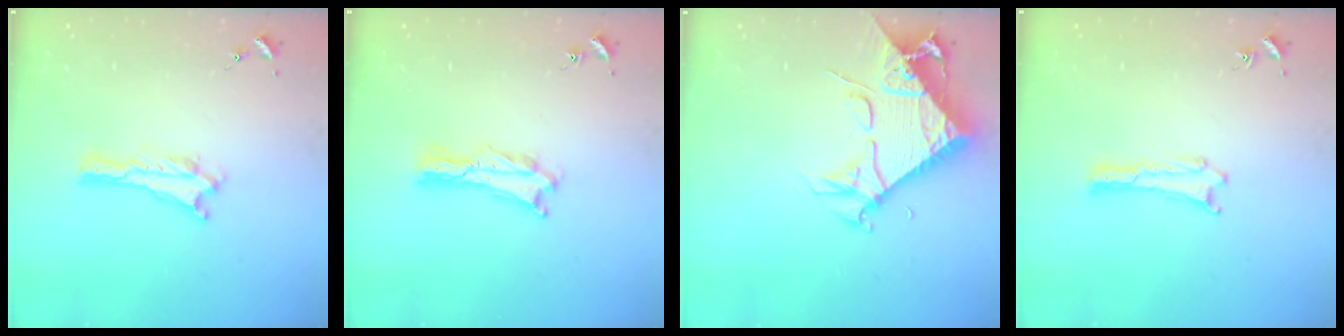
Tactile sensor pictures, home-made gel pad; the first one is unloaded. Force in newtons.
{"total": 1.4, "press": 1.4, "slide": 0.3}
{"total": 8.4, "press": 8.3, "slide": 0.9}
{"total": 0.0}